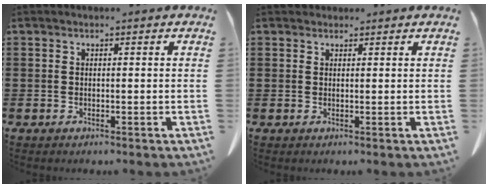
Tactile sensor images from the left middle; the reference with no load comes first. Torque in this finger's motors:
{"motor_torque": [0.10, 0.09, -0.02, -0.01]}